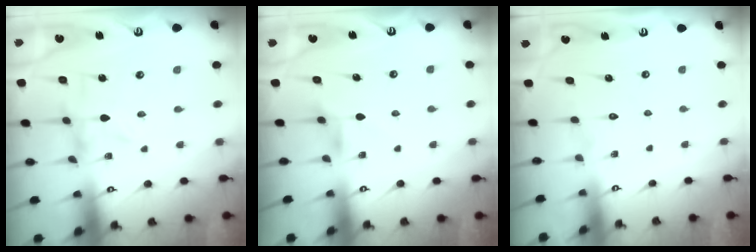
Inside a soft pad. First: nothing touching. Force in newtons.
{"total": 2.8, "press": 2.7, "slide": 0.5}
{"total": 1.7, "press": 1.7, "slide": 0.1}